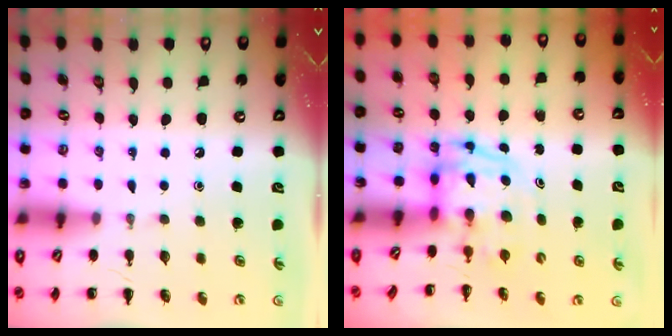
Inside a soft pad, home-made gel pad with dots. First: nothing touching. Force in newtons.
{"total": 3.8, "press": 3.7, "slide": 0.7}